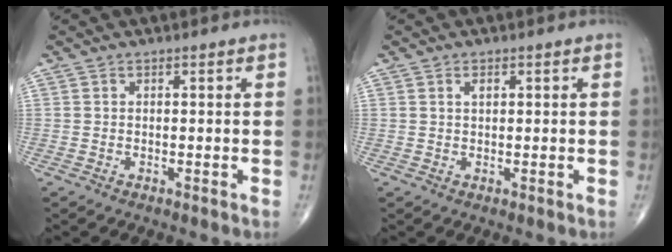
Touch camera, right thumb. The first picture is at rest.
{"total": 1.4, "force": [0.6, 0.8, 1.0], "torque": [-0.014, 0.000, 0.011]}